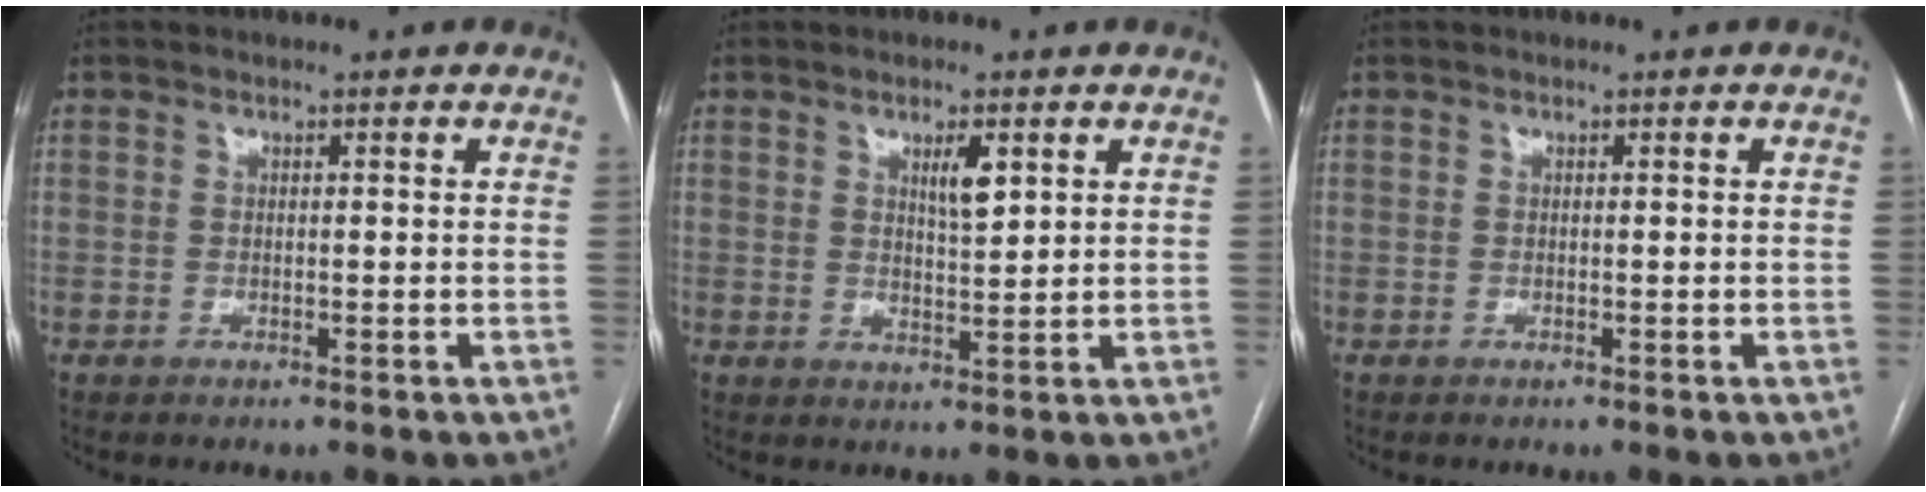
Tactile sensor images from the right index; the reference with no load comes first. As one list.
[{"total": 3.5, "force": [1.7, 0.8, 3.0], "torque": [-0.051, -0.002, 0.031]}, {"total": 0.0}]